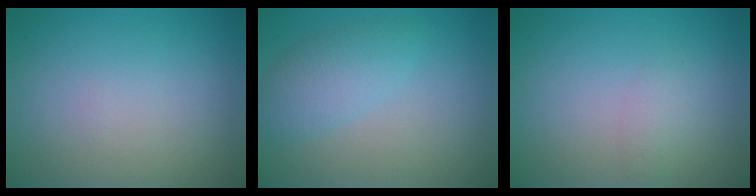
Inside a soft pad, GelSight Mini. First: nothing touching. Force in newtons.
{"total": 3.0, "press": 3.0, "slide": 0.2}
{"total": 1.2, "press": 1.2, "slide": 0.1}